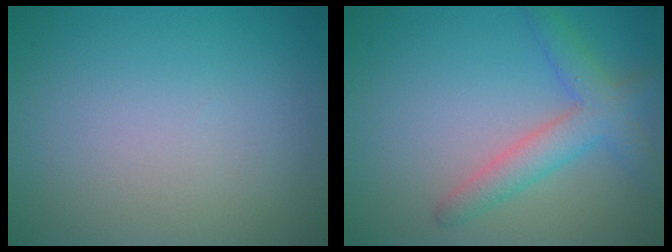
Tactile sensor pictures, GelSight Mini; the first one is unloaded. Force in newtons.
{"total": 3.9, "press": 3.9, "slide": 0.2}